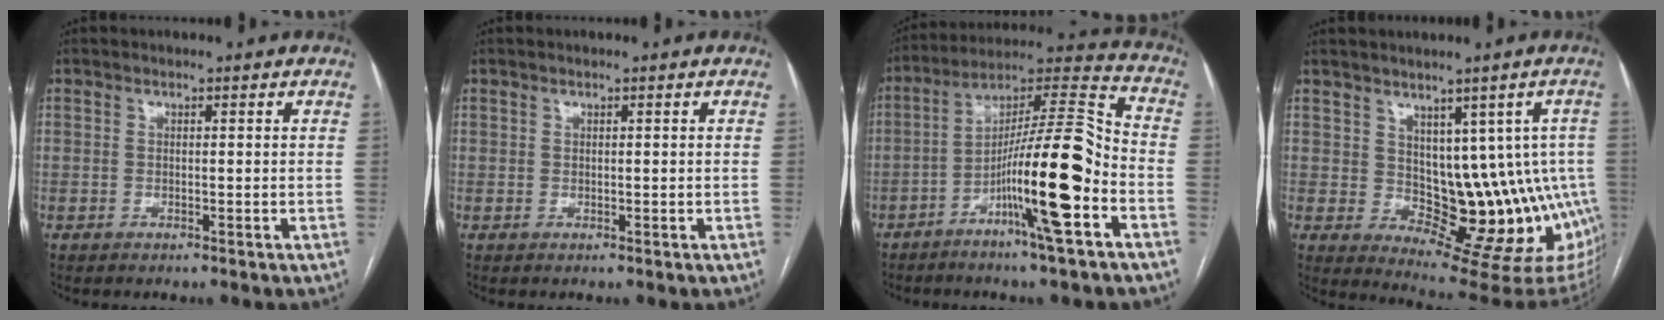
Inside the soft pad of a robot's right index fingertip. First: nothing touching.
{"total": 0.0}
{"total": 16.5, "force": [-6.3, 0.6, 15.3], "torque": [-0.261, 0.011, -0.109]}
{"total": 12.7, "force": [0.7, 7.3, 10.3], "torque": [-0.098, 0.012, 0.027]}